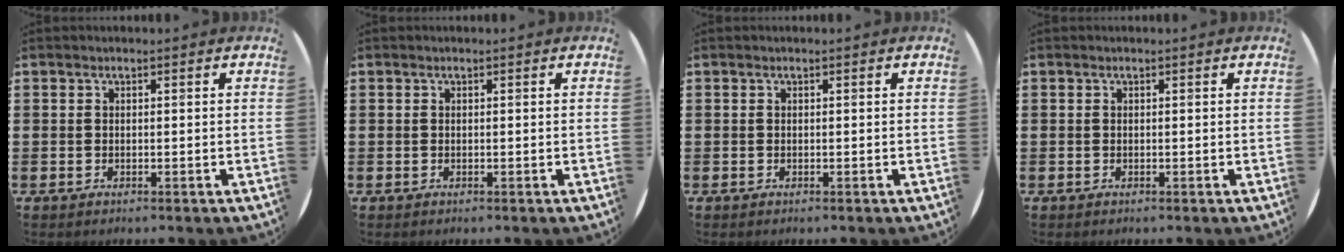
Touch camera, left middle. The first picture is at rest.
{"total": 0.0}
{"total": 0.0}
{"total": 0.0}